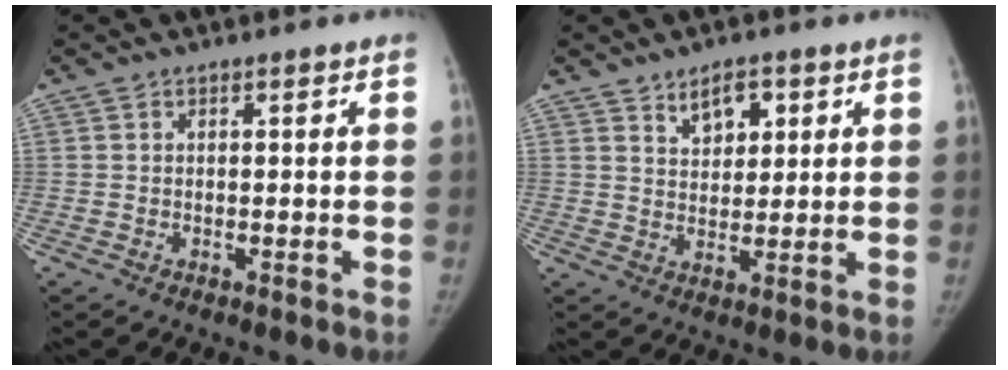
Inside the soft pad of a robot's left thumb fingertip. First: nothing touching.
{"total": 5.4, "force": [3.0, 3.1, 3.2], "torque": [-0.028, -0.019, 0.050]}